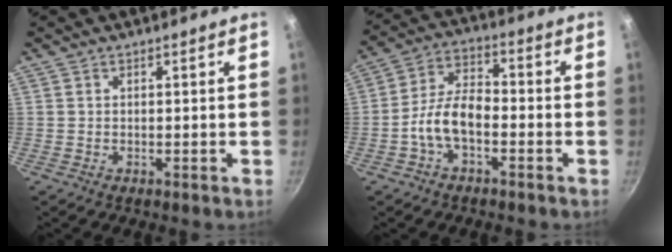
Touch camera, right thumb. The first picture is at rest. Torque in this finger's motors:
{"motor_torque": [1.63, 1.53, 1.31, -0.61, 0.13]}